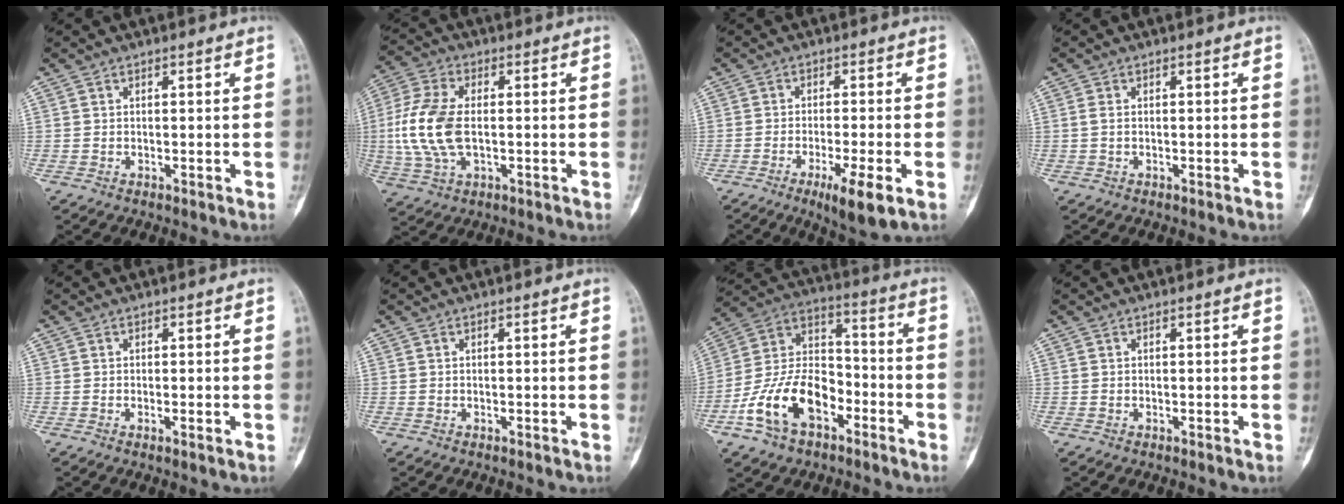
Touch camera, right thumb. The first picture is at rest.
{"total": 12.6, "force": [-0.7, 6.9, 10.4], "torque": [-0.239, 0.008, -0.016]}
{"total": 7.7, "force": [-3.4, 1.0, 6.8], "torque": [-0.113, -0.007, -0.053]}
{"total": 1.0, "force": [-0.2, 0.6, 0.8], "torque": [-0.018, 0.000, -0.006]}
{"total": 0.9, "force": [-0.2, 0.2, 0.9], "torque": [-0.012, -0.001, -0.003]}
{"total": 0.0}
{"total": 16.6, "force": [-7.3, 10.2, 10.9], "torque": [-0.187, 0.064, -0.137]}
{"total": 0.0}